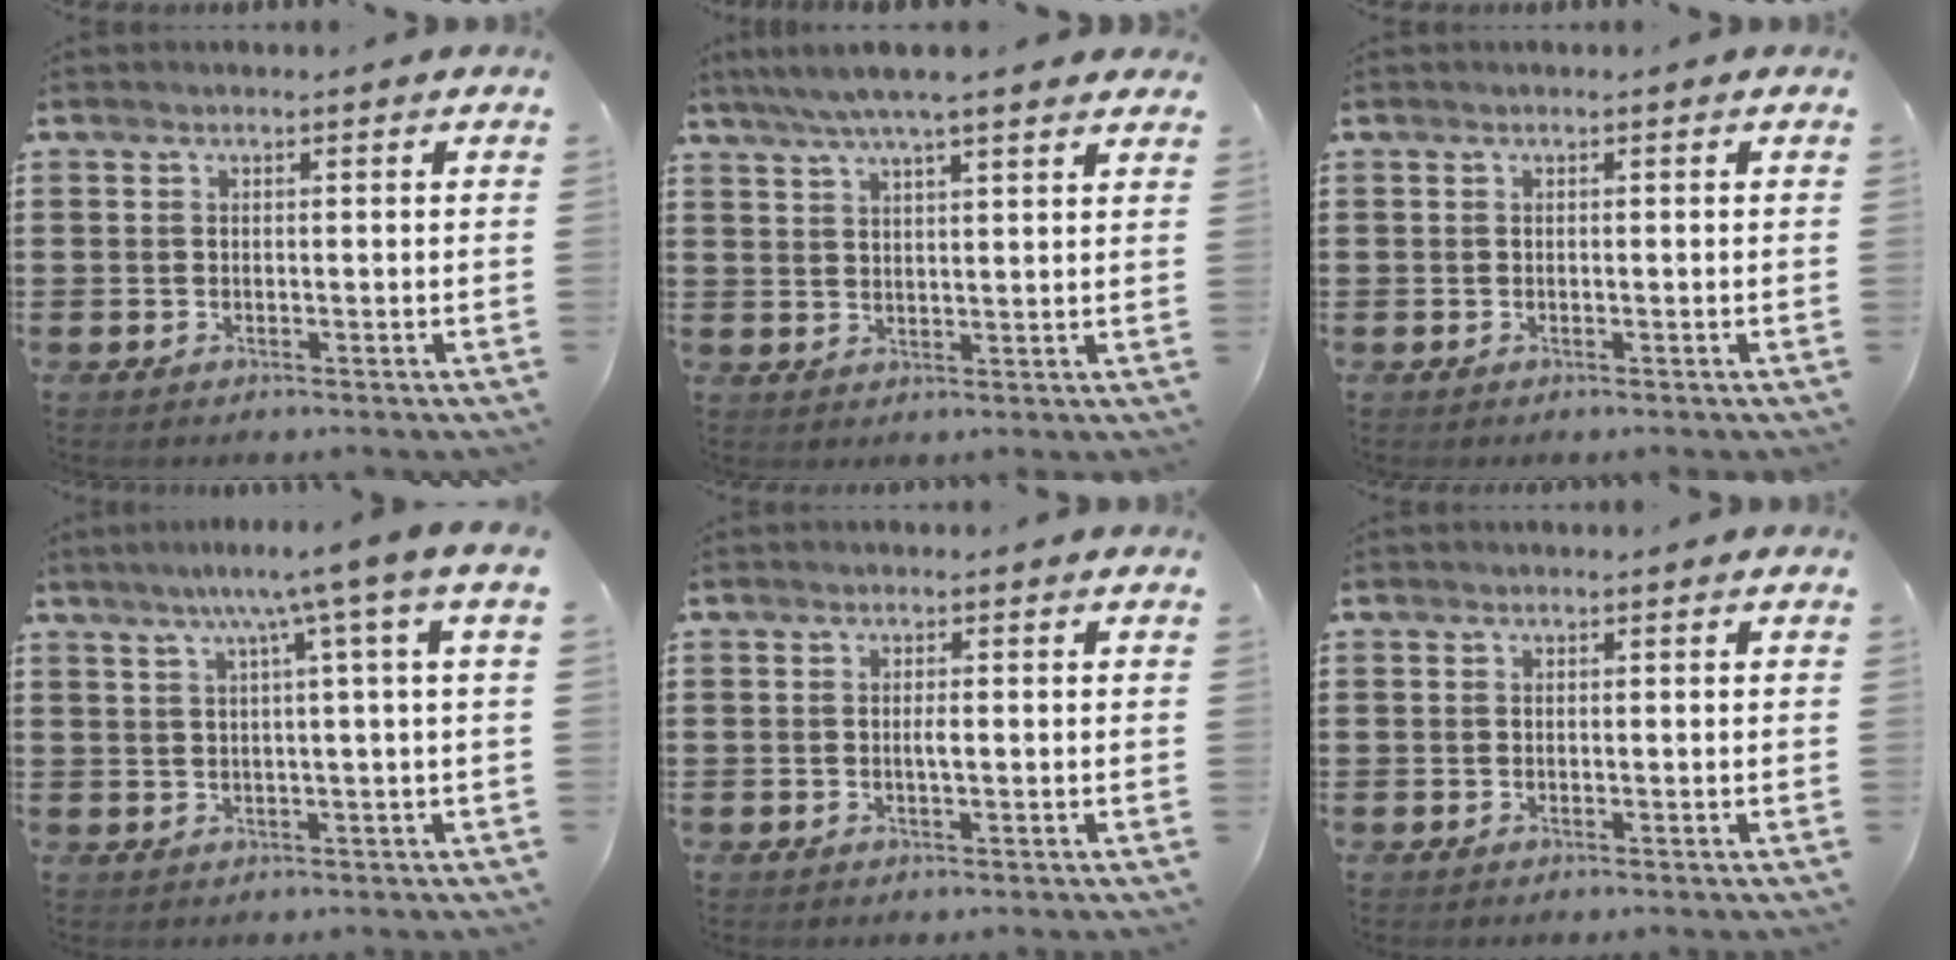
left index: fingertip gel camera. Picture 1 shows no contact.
{"total": 5.3, "force": [4.4, 0.1, 3.0], "torque": [-0.070, -0.010, 0.077]}
{"total": 0.0}
{"total": 6.1, "force": [2.5, -1.2, 5.4], "torque": [-0.109, -0.004, 0.034]}
{"total": 1.1, "force": [-0.1, 0.2, 1.1], "torque": [-0.023, -0.003, -0.002]}
{"total": 0.0}